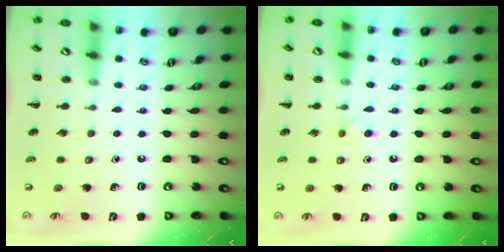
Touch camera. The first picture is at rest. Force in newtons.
{"total": 3.7, "press": 3.5, "slide": 1.4}